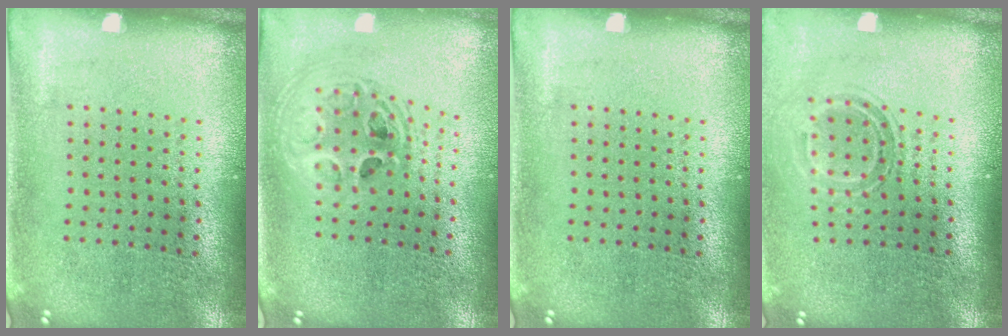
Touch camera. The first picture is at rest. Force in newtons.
{"total": 2.0, "press": 1.6, "slide": 1.2}
{"total": 0.0}
{"total": 1.5, "press": 1.1, "slide": 1.1}